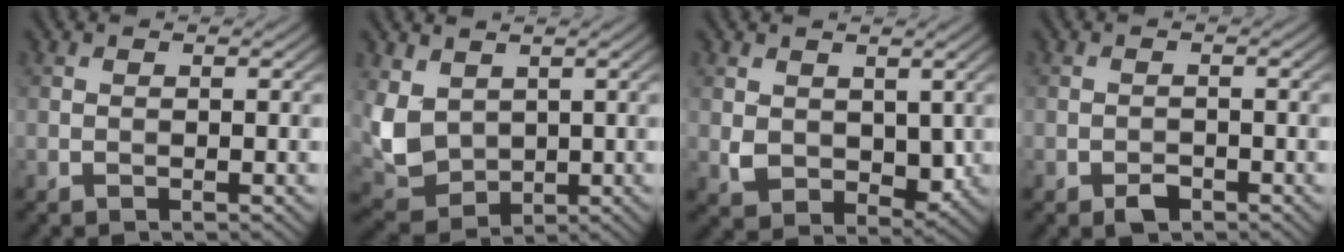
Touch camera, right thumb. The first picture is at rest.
{"total": 6.5, "force": [1.6, 5.1, 3.8], "torque": [-0.116, -0.014, 0.034]}
{"total": 4.9, "force": [1.1, 3.7, 3.0], "torque": [-0.072, -0.016, 0.028]}
{"total": 1.8, "force": [-1.2, 0.9, 0.9], "torque": [-0.013, 0.000, -0.024]}